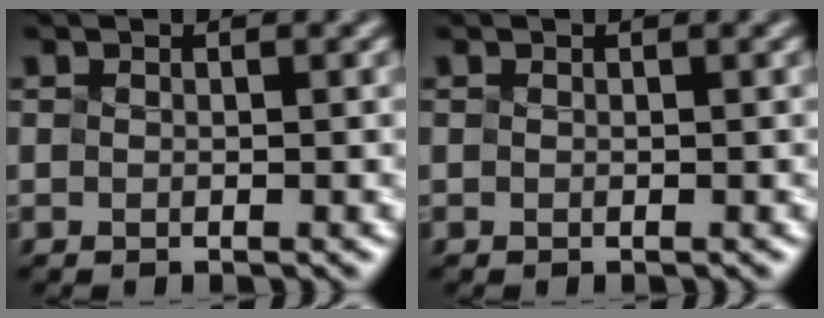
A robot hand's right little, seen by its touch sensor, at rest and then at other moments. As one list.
[{"total": 0.0}]